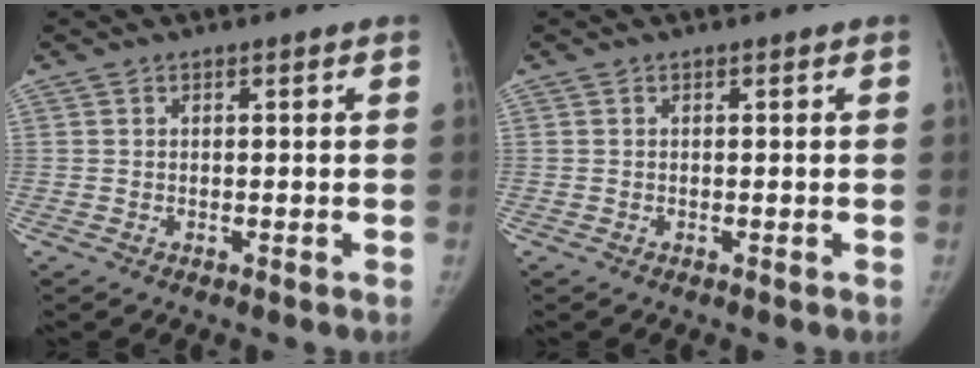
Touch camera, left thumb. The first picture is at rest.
{"total": 0.0}